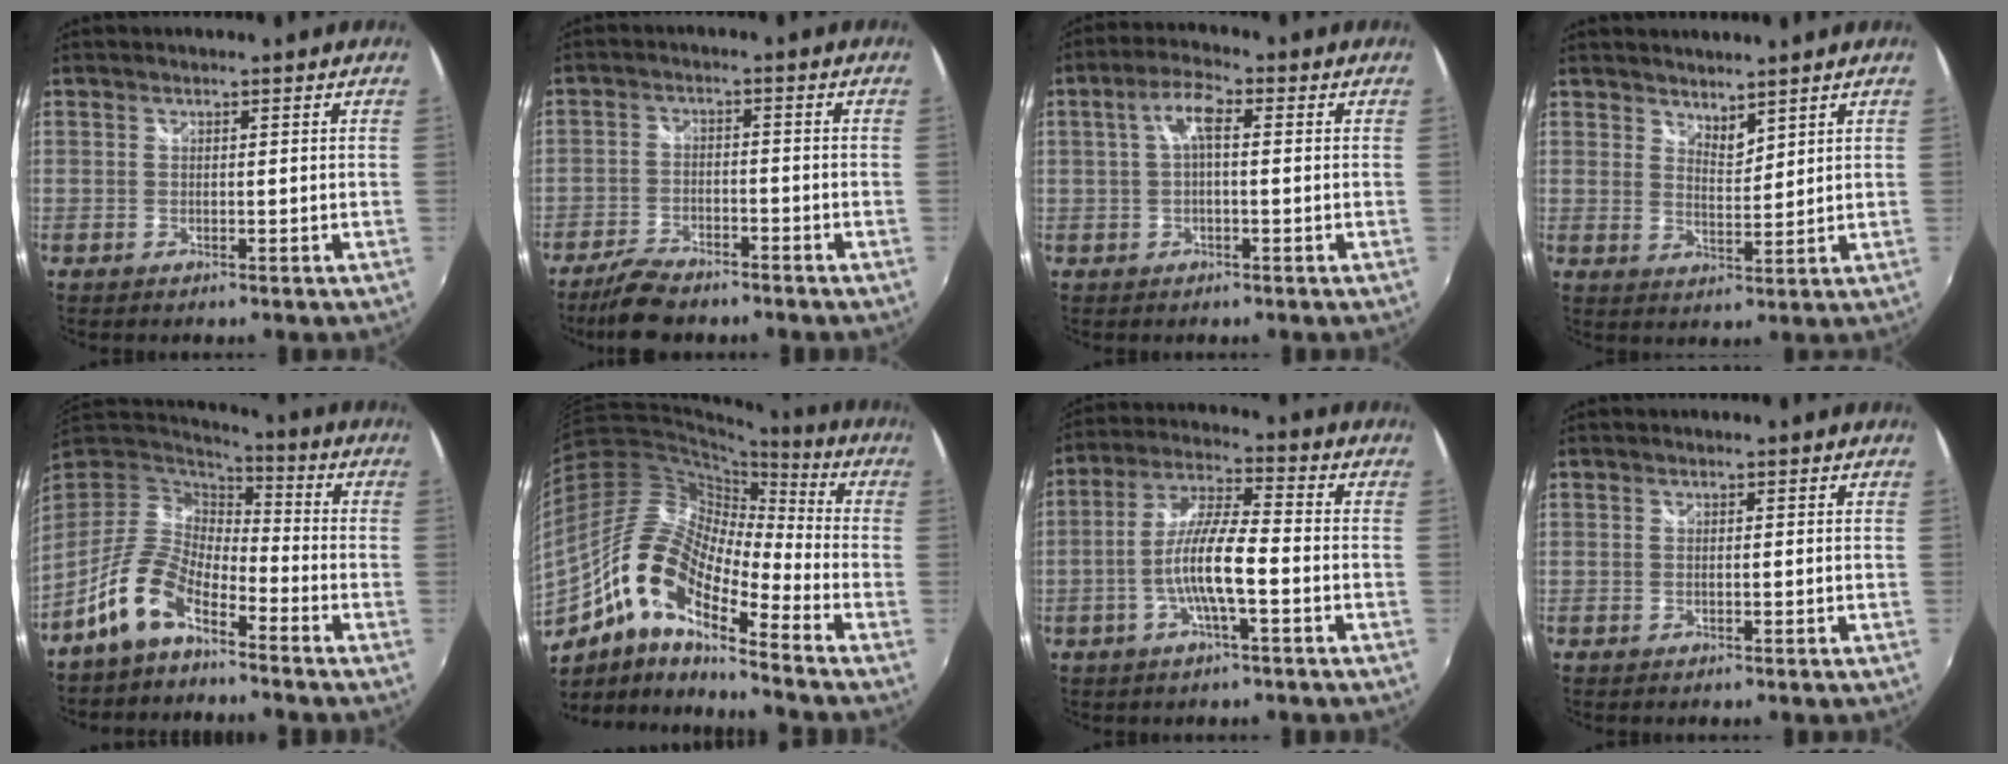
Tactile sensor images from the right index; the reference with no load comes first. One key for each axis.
{"total": 7.9, "fx": -6.5, "fy": 2.6, "fz": 3.5, "tx": -0.096, "ty": -0.012, "tz": -0.118}
{"total": 4.9, "fx": 0.5, "fy": 1.6, "fz": 4.6, "tx": -0.089, "ty": 0.015, "tz": 0.011}
{"total": 3.5, "fx": 3.2, "fy": 1.0, "fz": 1.1, "tx": -0.013, "ty": -0.003, "tz": 0.054}
{"total": 10.7, "fx": -7.2, "fy": 4.6, "fz": 6.4, "tx": -0.132, "ty": 0.015, "tz": -0.146}
{"total": 16.4, "fx": -8.4, "fy": 5.5, "fz": 13.0, "tx": -0.232, "ty": 0.006, "tz": -0.179}
{"total": 9.7, "fx": -3.1, "fy": 1.2, "fz": 9.1, "tx": -0.185, "ty": 0.005, "tz": -0.058}
{"total": 0.0}